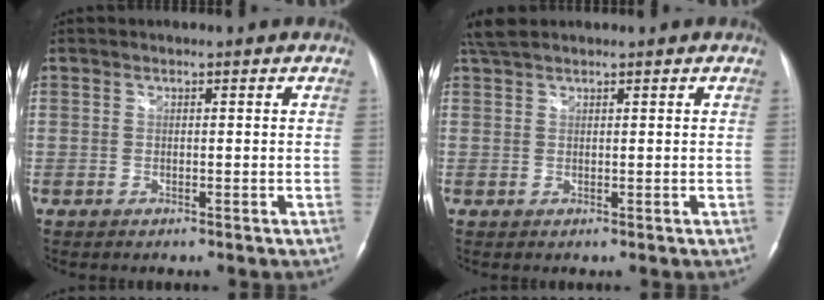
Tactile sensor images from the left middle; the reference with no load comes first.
{"total": 3.0, "force": [2.6, 0.6, 1.2], "torque": [-0.033, 0.019, 0.054]}